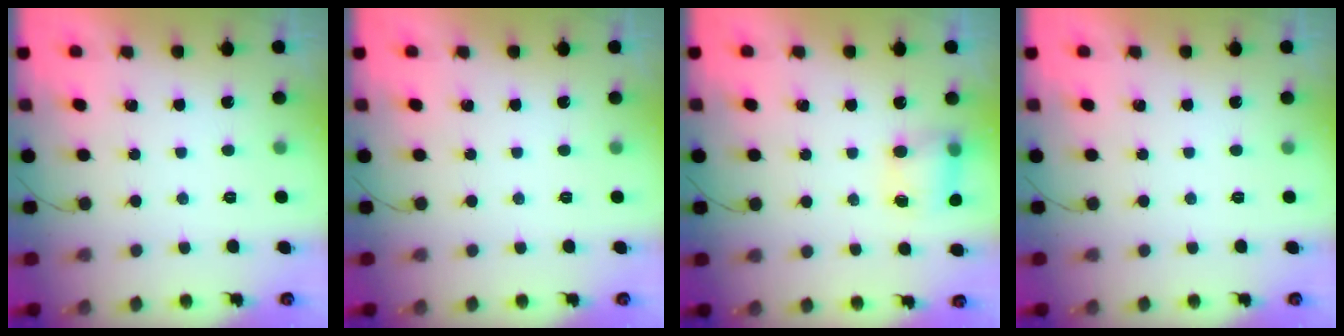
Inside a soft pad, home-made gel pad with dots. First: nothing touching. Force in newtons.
{"total": 0.0}
{"total": 6.2, "press": 6.2, "slide": 0.4}
{"total": 0.0}